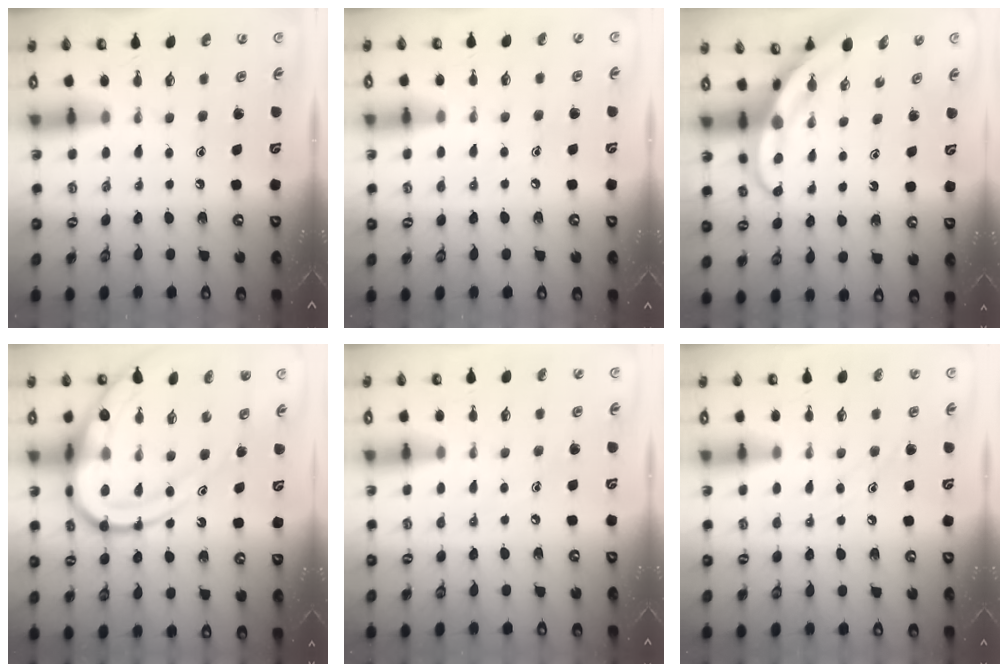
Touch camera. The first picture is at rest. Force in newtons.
{"total": 4.9, "press": 4.8, "slide": 0.8}
{"total": 5.8, "press": 5.8, "slide": 0.5}
{"total": 20.5, "press": 20.4, "slide": 2.0}
{"total": 4.2, "press": 4.2, "slide": 0.2}
{"total": 7.5, "press": 7.5, "slide": 0.7}